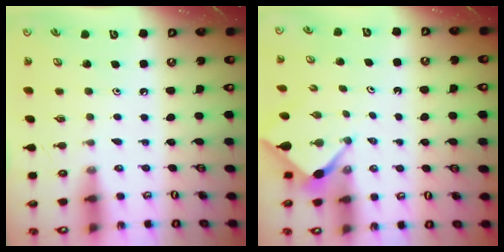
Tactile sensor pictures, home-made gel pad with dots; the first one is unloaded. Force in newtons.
{"total": 2.5, "press": 2.5, "slide": 0.3}